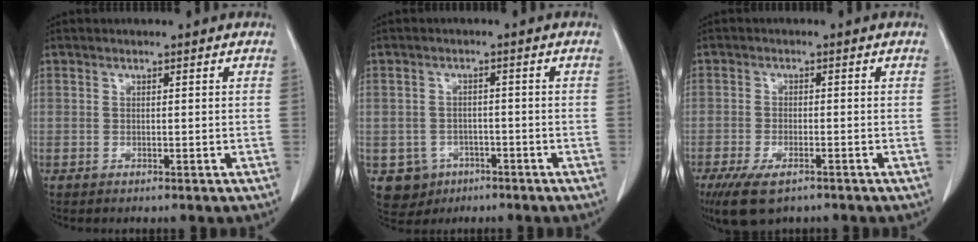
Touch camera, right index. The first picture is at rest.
{"total": 5.0, "force": [-2.3, 4.4, 0.6], "torque": [-0.010, 0.008, -0.030]}
{"total": 7.0, "force": [-4.7, 2.6, 4.5], "torque": [-0.084, -0.014, -0.079]}